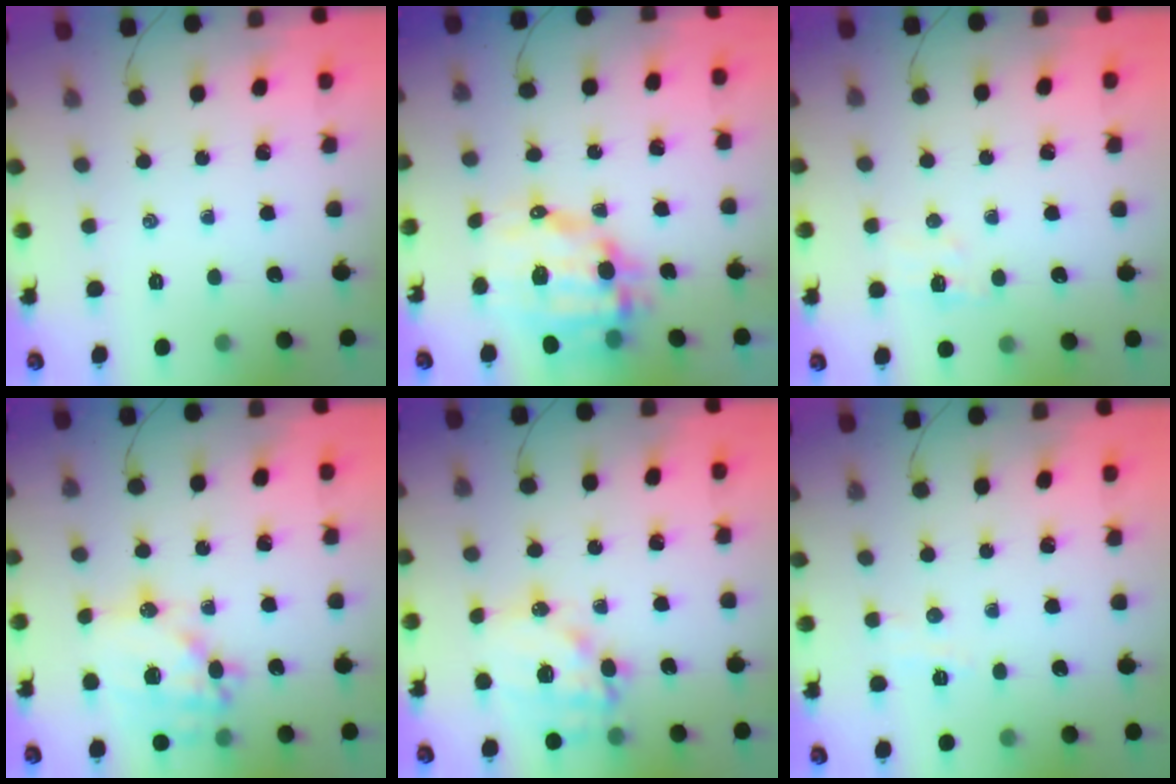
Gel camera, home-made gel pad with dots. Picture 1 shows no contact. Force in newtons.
{"total": 12.8, "press": 12.5, "slide": 2.7}
{"total": 5.0, "press": 4.9, "slide": 0.9}
{"total": 19.0, "press": 18.6, "slide": 3.7}
{"total": 15.1, "press": 14.7, "slide": 3.3}
{"total": 3.4, "press": 3.3, "slide": 1.1}